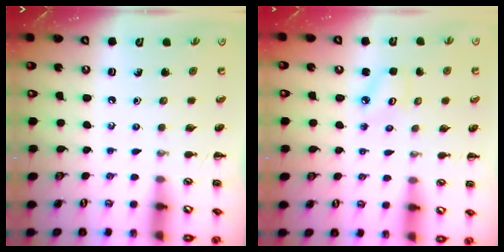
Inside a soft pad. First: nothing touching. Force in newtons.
{"total": 3.1, "press": 3.1, "slide": 0.5}